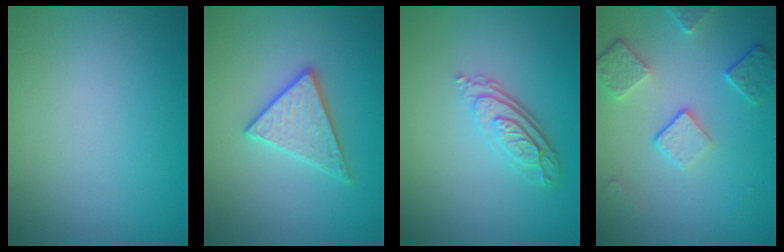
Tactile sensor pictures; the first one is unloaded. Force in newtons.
{"total": 3.0, "press": 2.9, "slide": 0.6}
{"total": 3.7, "press": 2.7, "slide": 2.5}
{"total": 4.0, "press": 3.0, "slide": 2.6}